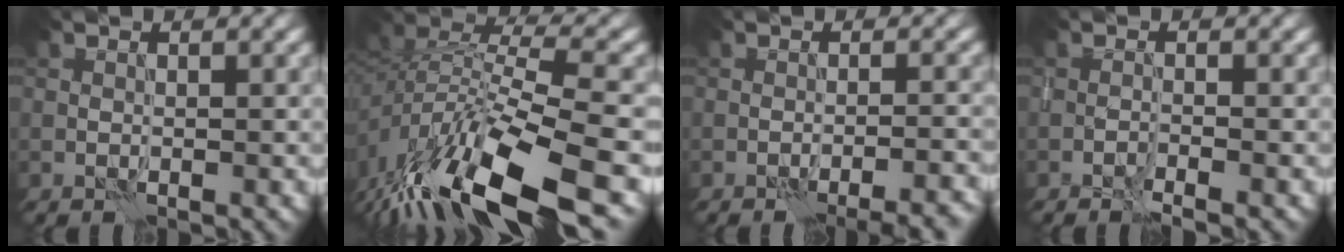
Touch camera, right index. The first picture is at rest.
{"total": 13.5, "force": [-8.3, 4.9, 9.4], "torque": [-0.187, 0.000, -0.142]}
{"total": 5.6, "force": [-4.5, 1.1, 3.0], "torque": [-0.025, 0.016, -0.051]}
{"total": 1.7, "force": [-1.3, 0.1, 1.0], "torque": [-0.017, -0.001, -0.028]}